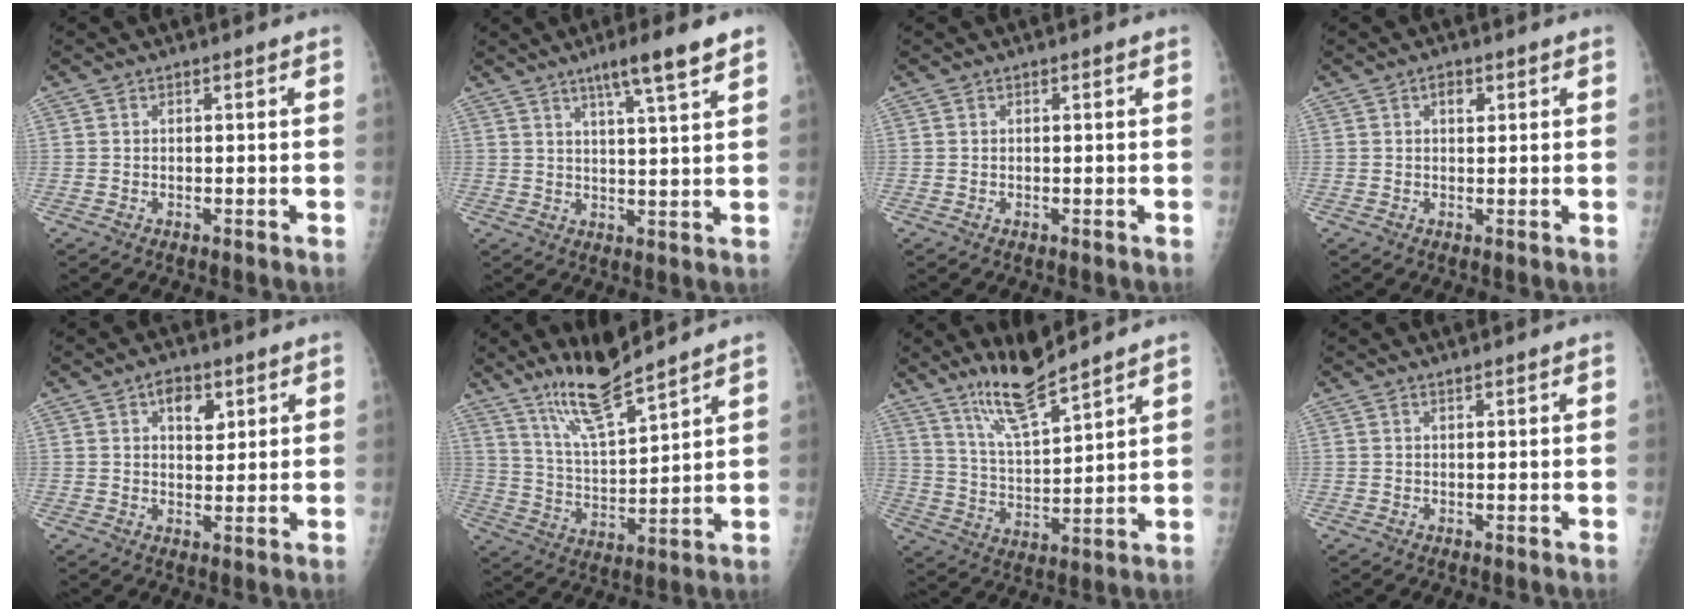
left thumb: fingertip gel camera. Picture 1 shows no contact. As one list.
[{"total": 8.2, "force": [5.2, 0.2, 6.4], "torque": [-0.099, -0.021, 0.080]}, {"total": 0.0}, {"total": 1.8, "force": [0.7, 1.2, 1.2], "torque": [-0.008, 0.000, 0.009]}, {"total": 5.0, "force": [2.3, 3.0, 3.2], "torque": [-0.023, -0.010, 0.032]}, {"total": 11.0, "force": [9.0, 1.1, 6.1], "torque": [-0.109, -0.066, 0.177]}, {"total": 10.1, "force": [8.4, 1.0, 5.6], "torque": [-0.101, -0.063, 0.166]}, {"total": 0.5, "force": [0.4, 0.0, 0.2], "torque": [-0.005, -0.003, 0.008]}]